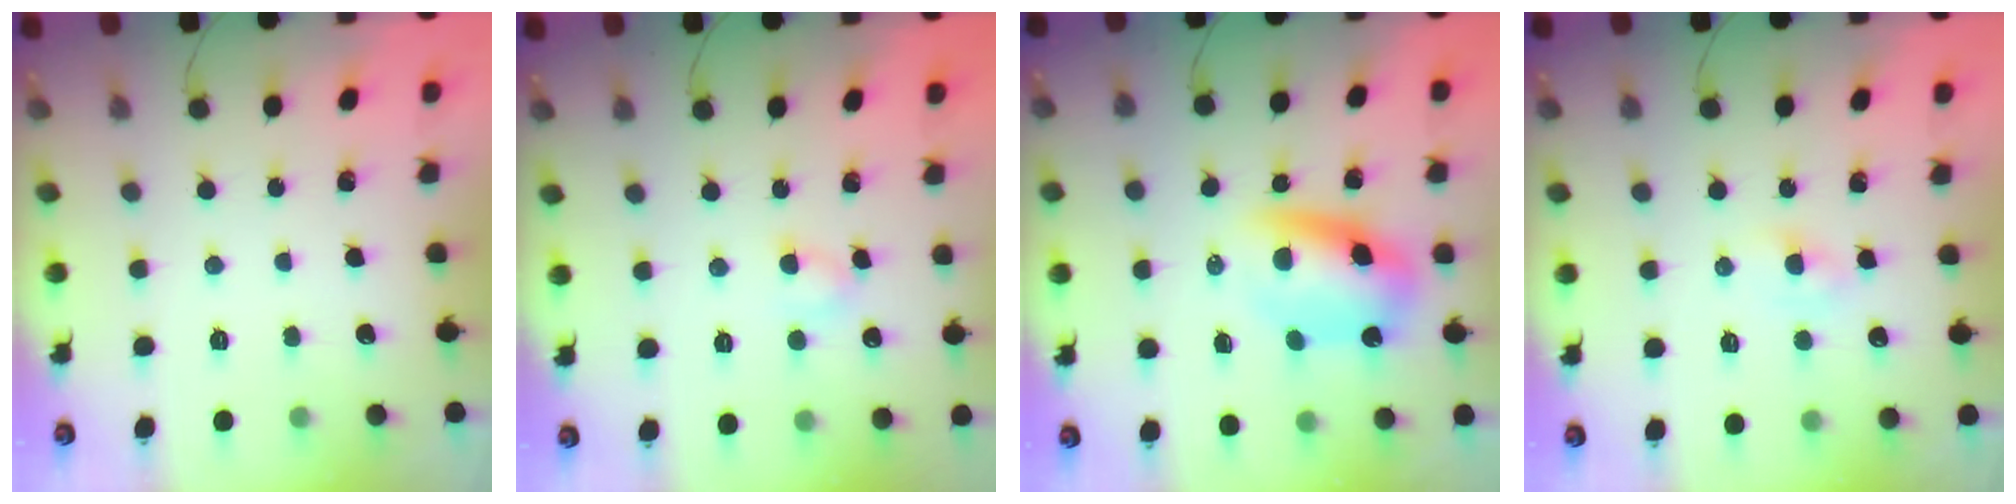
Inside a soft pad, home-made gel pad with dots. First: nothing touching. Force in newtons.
{"total": 3.3, "press": 3.1, "slide": 1.1}
{"total": 10.4, "press": 10.0, "slide": 2.9}
{"total": 1.8, "press": 1.7, "slide": 0.7}